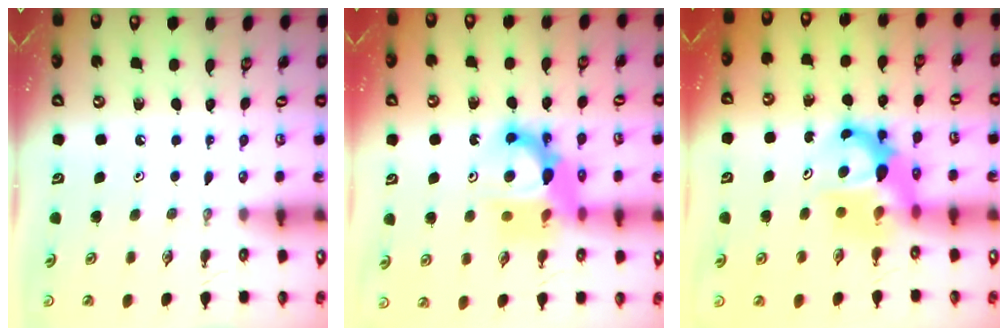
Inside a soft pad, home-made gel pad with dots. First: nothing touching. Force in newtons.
{"total": 11.6, "press": 11.4, "slide": 2.3}
{"total": 8.6, "press": 8.6, "slide": 0.5}